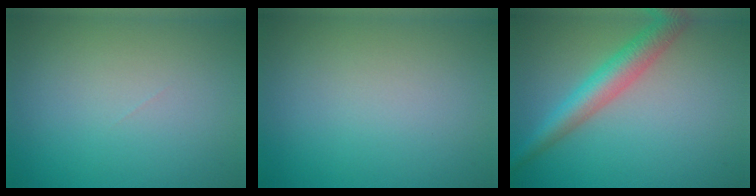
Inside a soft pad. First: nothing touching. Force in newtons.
{"total": 0.0}
{"total": 4.4, "press": 4.4, "slide": 0.2}